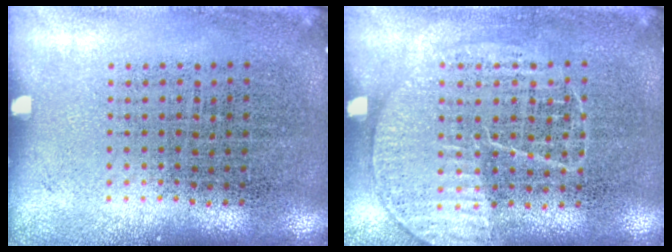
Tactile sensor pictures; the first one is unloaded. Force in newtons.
{"total": 1.3, "press": 1.3, "slide": 0.3}